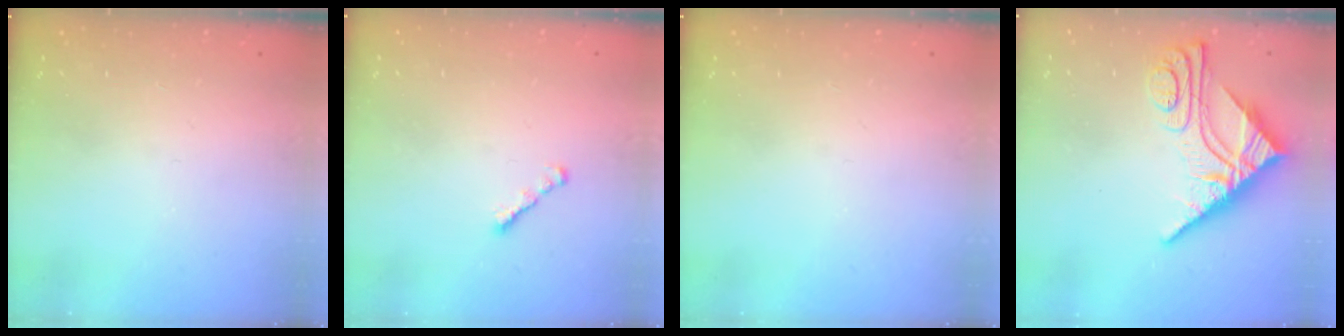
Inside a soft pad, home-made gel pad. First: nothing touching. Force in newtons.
{"total": 1.8, "press": 1.7, "slide": 0.6}
{"total": 0.0}
{"total": 11.8, "press": 11.7, "slide": 1.2}